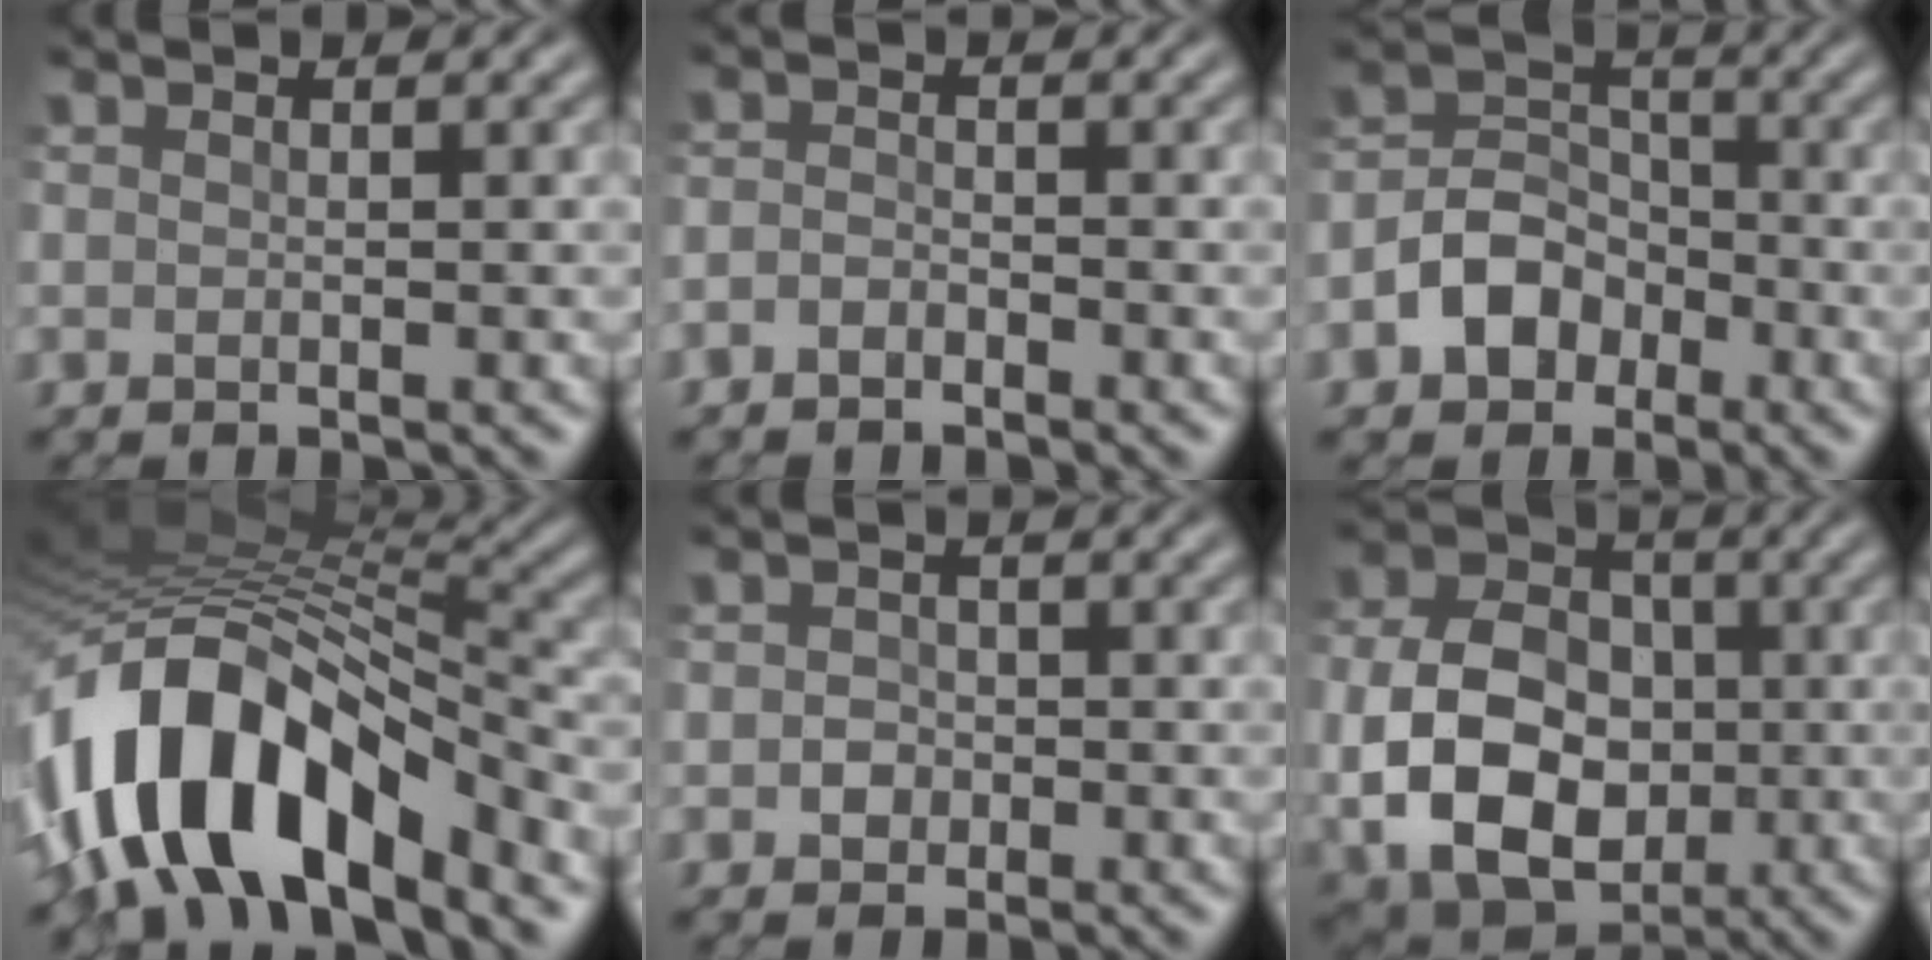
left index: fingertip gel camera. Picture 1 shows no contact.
{"total": 1.3, "force": [-1.0, 0.6, 0.5], "torque": [-0.009, 0.002, -0.024]}
{"total": 4.6, "force": [-2.2, 3.5, 2.1], "torque": [-0.030, 0.005, -0.047]}
{"total": 13.2, "force": [-7.1, 5.9, 9.5], "torque": [-0.158, 0.010, -0.133]}
{"total": 1.4, "force": [-0.3, 1.3, 0.5], "torque": [-0.003, -0.001, -0.010]}
{"total": 10.4, "force": [-1.4, 7.7, 6.8], "torque": [-0.129, -0.012, -0.029]}